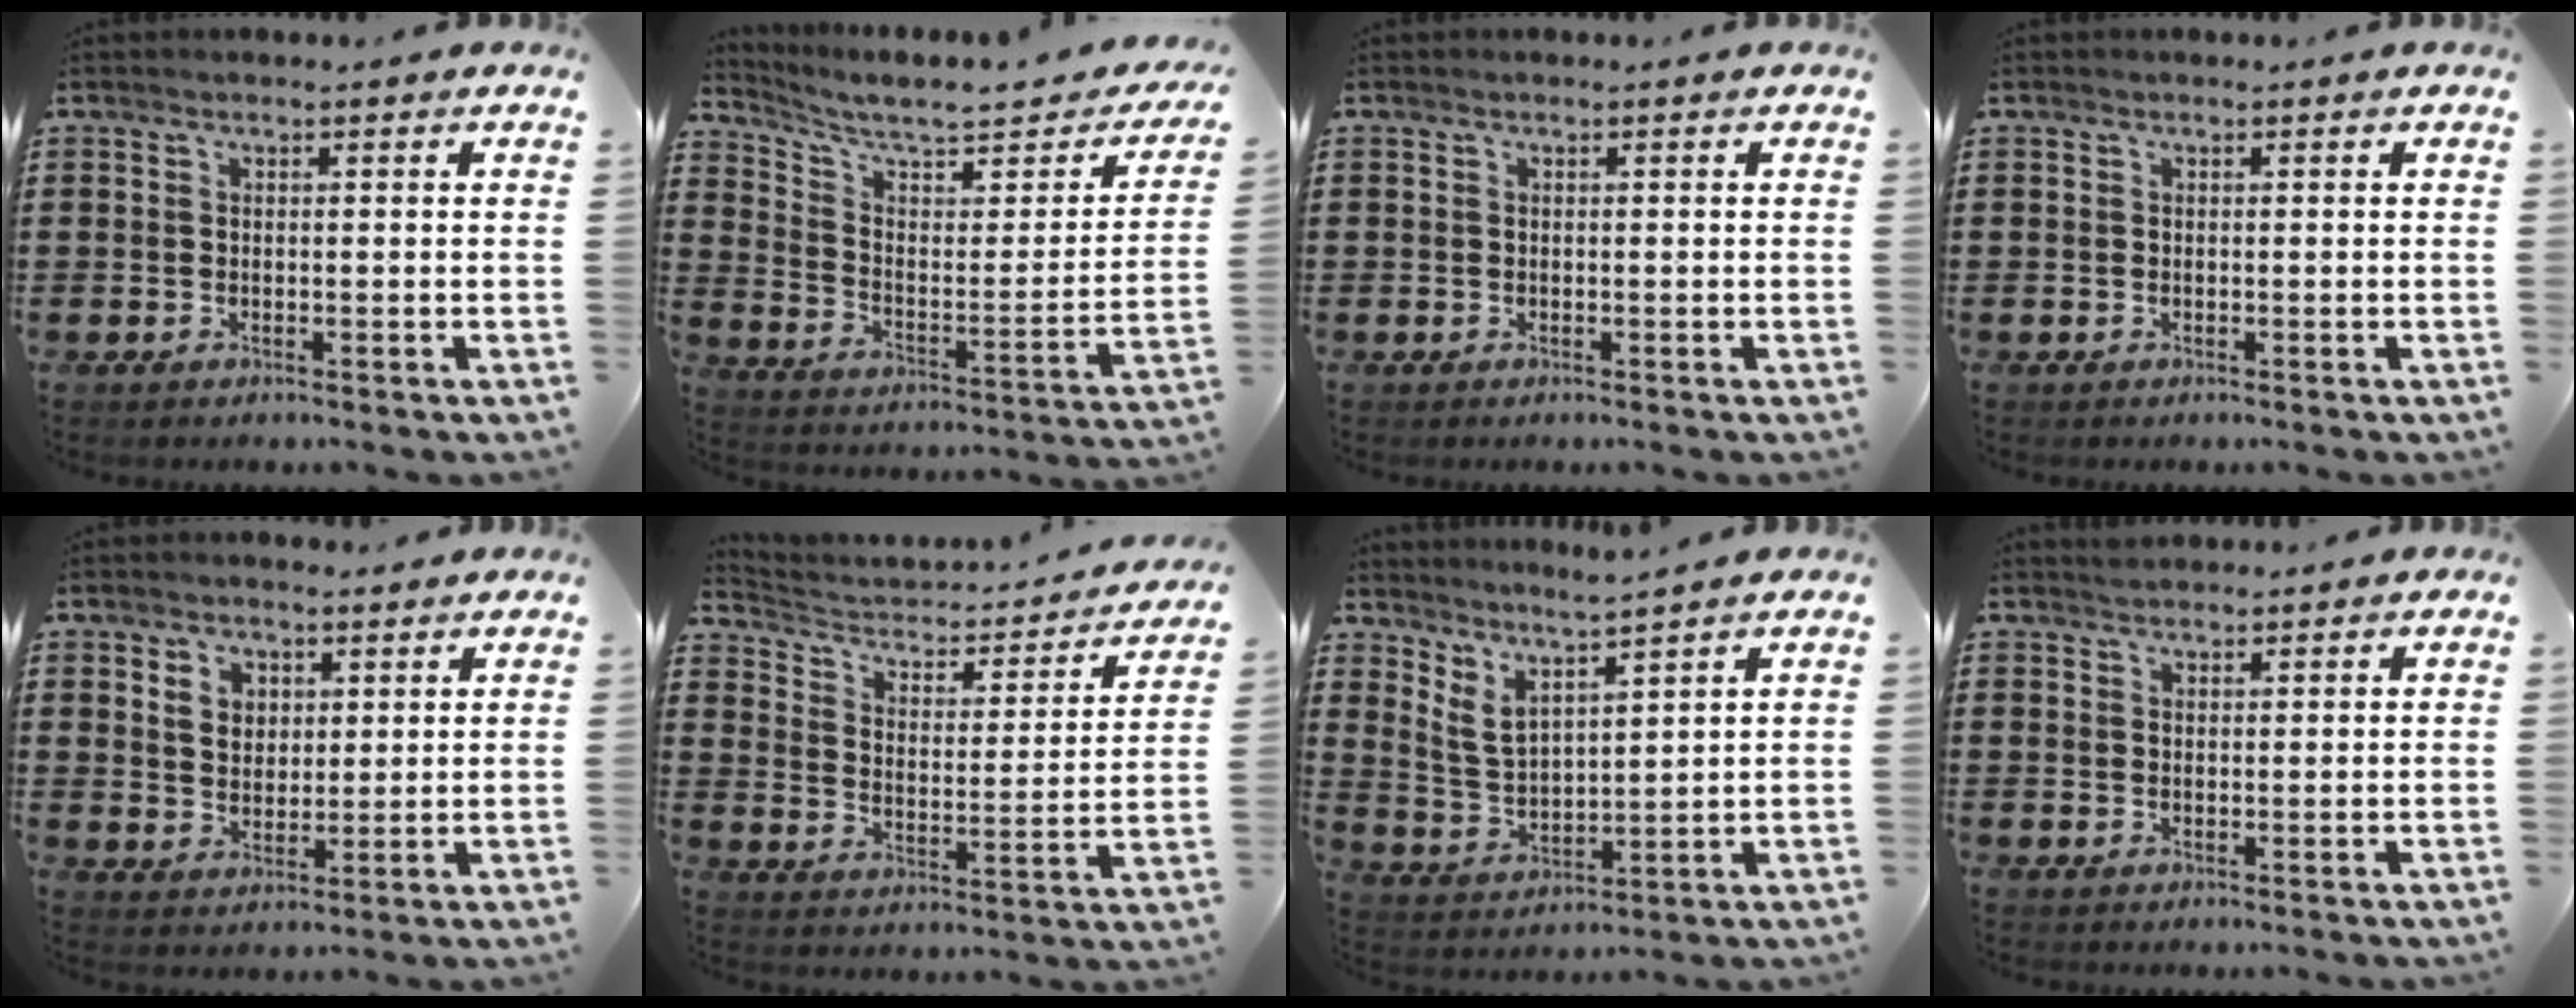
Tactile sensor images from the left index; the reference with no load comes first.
{"total": 6.7, "force": [5.5, 0.9, 3.6], "torque": [-0.097, -0.040, 0.091]}
{"total": 0.0}
{"total": 0.0}
{"total": 4.2, "force": [2.7, 3.1, 1.2], "torque": [-0.029, 0.009, 0.049]}
{"total": 2.7, "force": [1.8, 1.5, 1.2], "torque": [-0.040, -0.019, 0.020]}
{"total": 4.0, "force": [3.5, 0.6, 1.8], "torque": [-0.051, -0.023, 0.059]}
{"total": 1.4, "force": [1.4, 0.3, 0.2], "torque": [-0.006, 0.000, 0.027]}